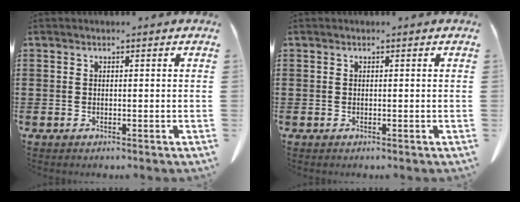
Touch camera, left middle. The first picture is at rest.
{"total": 0.0}